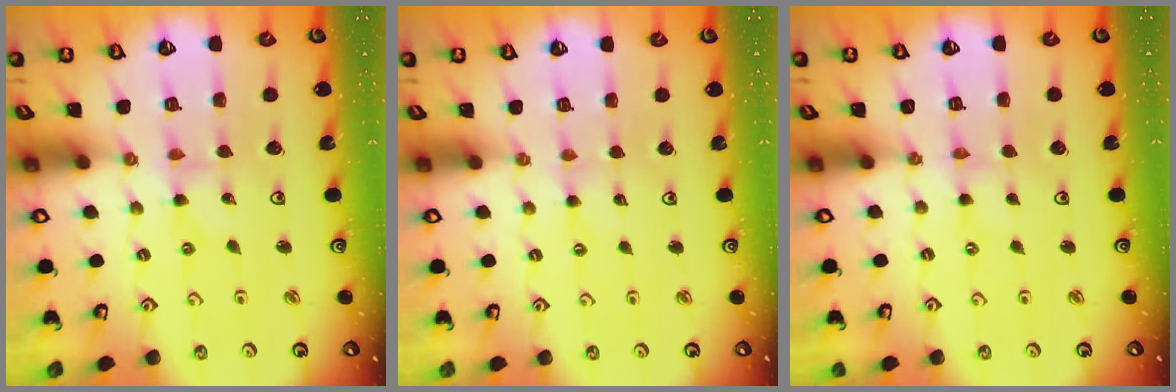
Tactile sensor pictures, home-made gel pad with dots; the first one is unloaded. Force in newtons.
{"total": 0.0}
{"total": 0.0}